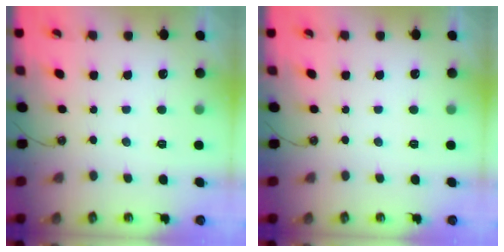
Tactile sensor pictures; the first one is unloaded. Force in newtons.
{"total": 0.0}